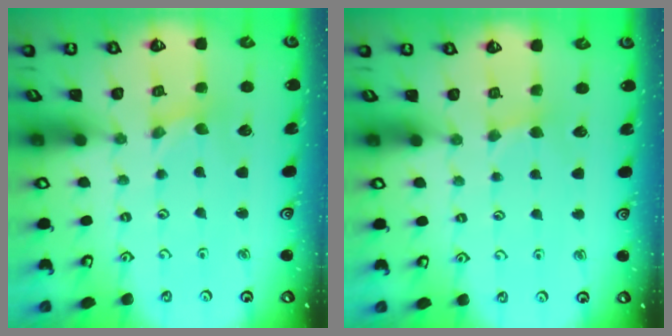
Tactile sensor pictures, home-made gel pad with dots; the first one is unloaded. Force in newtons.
{"total": 1.6, "press": 1.5, "slide": 0.2}